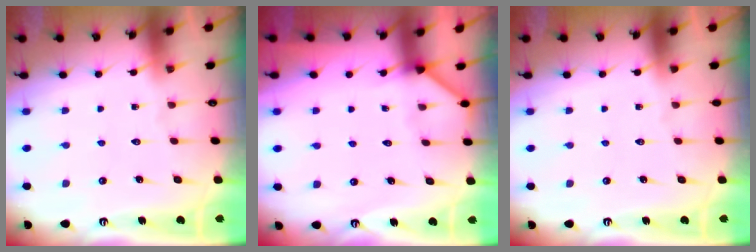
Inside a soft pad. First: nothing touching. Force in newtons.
{"total": 2.7, "press": 2.7, "slide": 0.4}
{"total": 0.0}